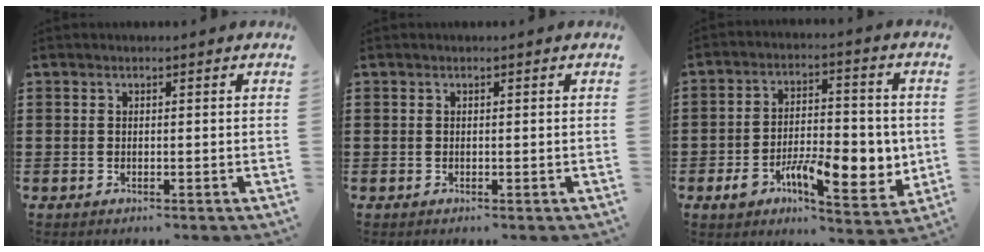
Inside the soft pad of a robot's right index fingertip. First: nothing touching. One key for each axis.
{"total": 0.0}
{"total": 11.6, "fx": -3.4, "fy": 5.7, "fz": 9.5, "tx": -0.155, "ty": 0.005, "tz": -0.054}